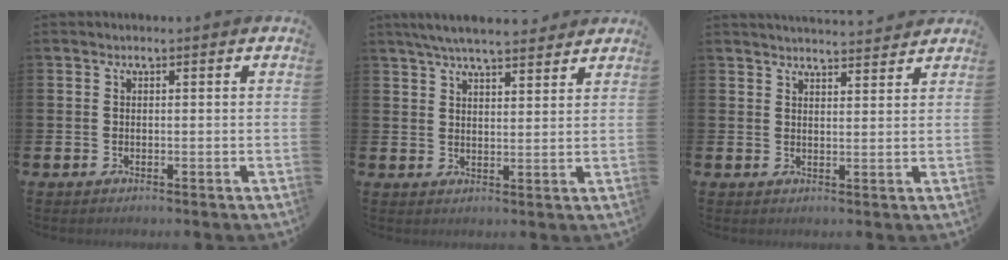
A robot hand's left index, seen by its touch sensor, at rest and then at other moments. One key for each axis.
{"total": 5.7, "fx": 5.4, "fy": 0.8, "fz": 1.8, "tx": -0.046, "ty": -0.015, "tz": 0.098}
{"total": 3.3, "fx": 3.3, "fy": 0.0, "fz": 0.0, "tx": -0.005, "ty": -0.019, "tz": 0.059}